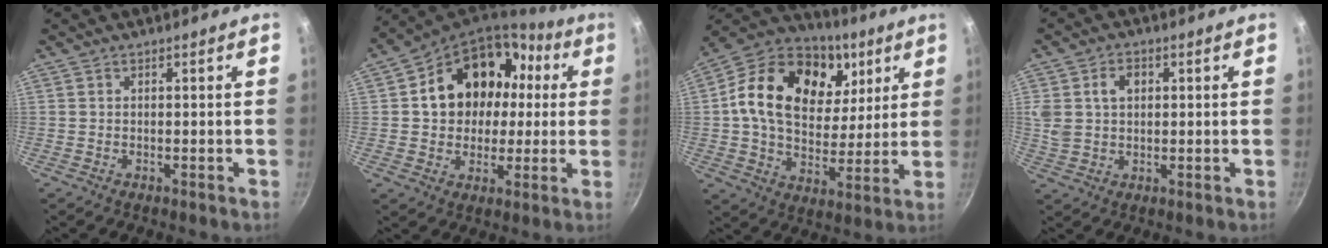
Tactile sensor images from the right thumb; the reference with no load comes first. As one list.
[{"total": 19.4, "force": [3.2, 15.4, 11.4], "torque": [-0.160, 0.042, 0.054]}, {"total": 25.2, "force": [8.1, 17.3, 16.5], "torque": [-0.264, -0.012, 0.125]}, {"total": 7.8, "force": [2.2, 6.0, 4.6], "torque": [-0.075, 0.001, 0.039]}]